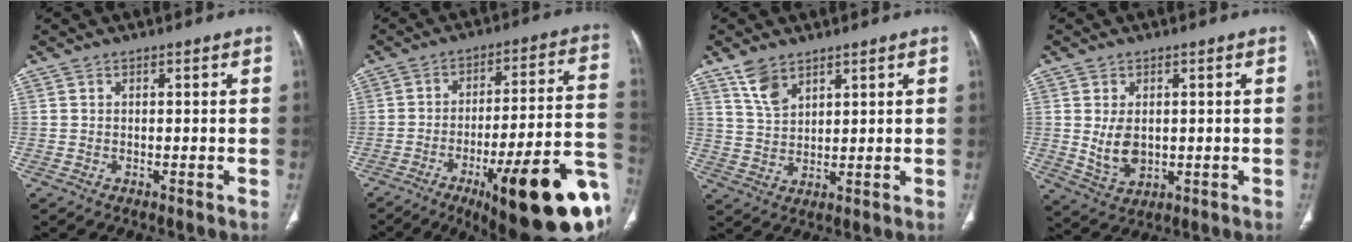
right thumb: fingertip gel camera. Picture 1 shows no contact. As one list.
[{"total": 28.4, "force": [-12.5, 6.4, 24.7], "torque": [-0.260, 0.051, -0.173]}, {"total": 5.7, "force": [3.9, 2.9, 2.8], "torque": [-0.044, -0.017, 0.087]}, {"total": 6.0, "force": [0.3, 4.1, 4.4], "torque": [-0.071, -0.013, 0.021]}]